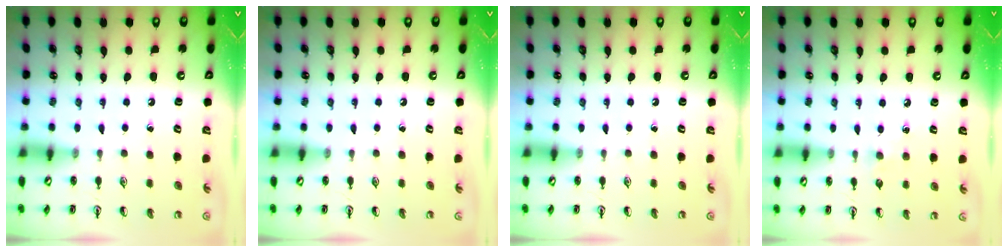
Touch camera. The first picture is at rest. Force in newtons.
{"total": 0.0}
{"total": 0.0}
{"total": 6.0, "press": 5.9, "slide": 0.7}